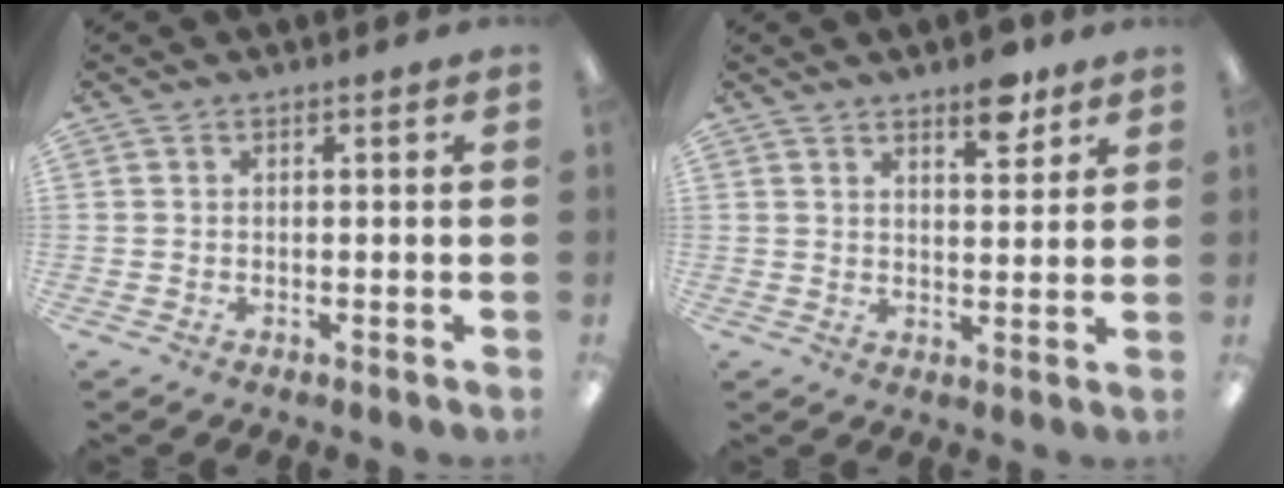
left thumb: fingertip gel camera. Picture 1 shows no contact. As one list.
[{"total": 7.0, "force": [5.2, 2.6, 3.9], "torque": [-0.041, -0.033, 0.086]}]